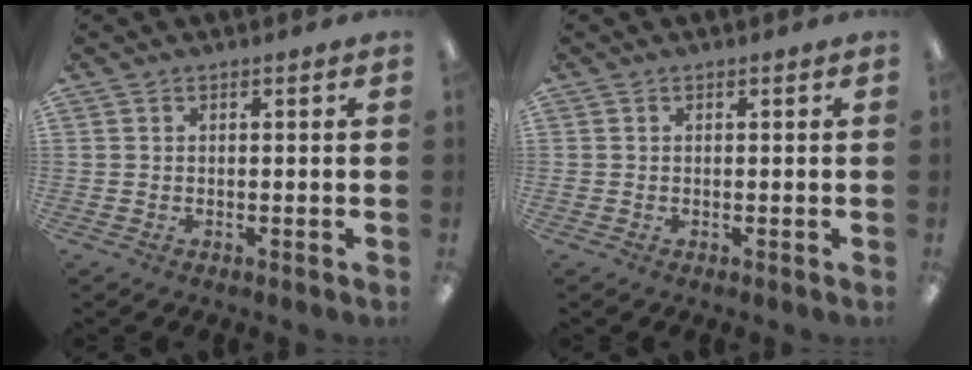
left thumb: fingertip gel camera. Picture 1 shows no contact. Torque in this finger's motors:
{"motor_torque": [-0.27, 0.12, 0.20, -0.07, -0.01]}